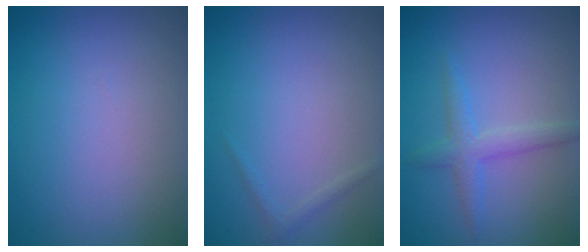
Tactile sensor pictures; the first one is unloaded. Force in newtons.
{"total": 0.6, "press": 0.6, "slide": 0.1}
{"total": 2.3, "press": 2.3, "slide": 0.1}